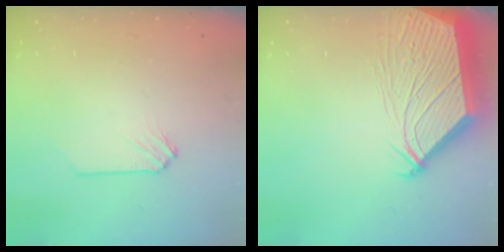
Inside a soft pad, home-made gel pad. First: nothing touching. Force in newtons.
{"total": 8.2, "press": 8.1, "slide": 1.0}